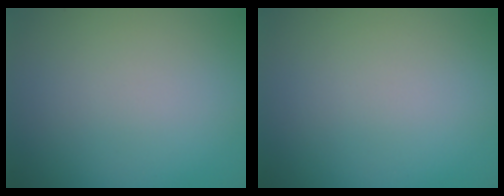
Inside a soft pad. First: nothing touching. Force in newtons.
{"total": 0.0}